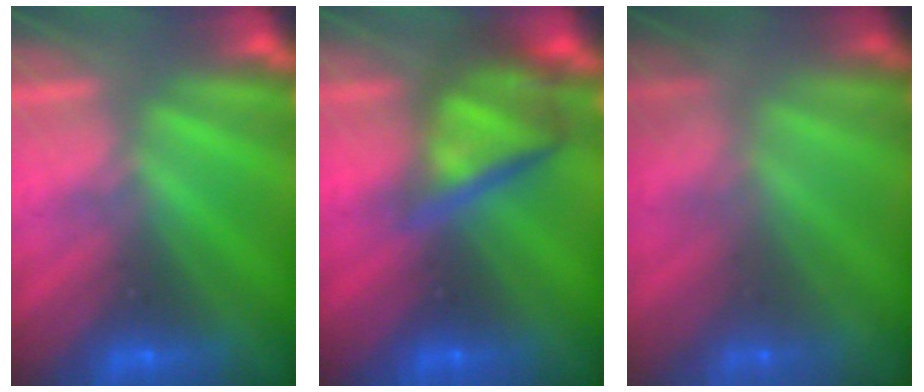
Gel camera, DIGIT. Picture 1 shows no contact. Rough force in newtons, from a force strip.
{"total": 6.5}
{"total": 5.8}